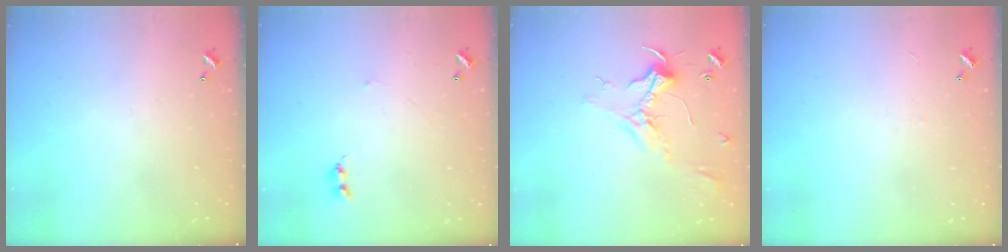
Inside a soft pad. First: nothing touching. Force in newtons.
{"total": 2.6, "press": 2.6, "slide": 0.4}
{"total": 2.5, "press": 2.4, "slide": 0.8}
{"total": 1.5, "press": 1.4, "slide": 0.5}